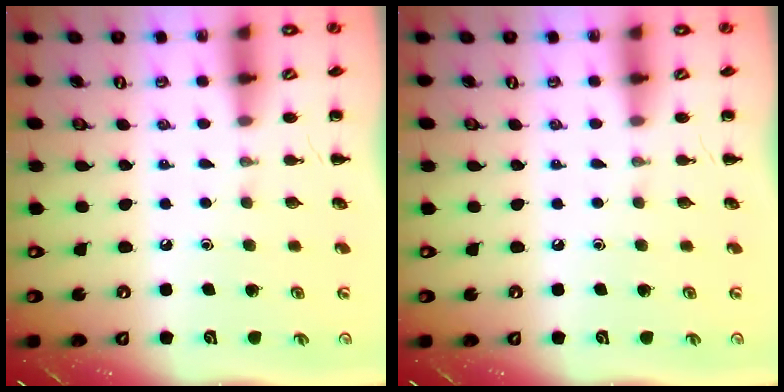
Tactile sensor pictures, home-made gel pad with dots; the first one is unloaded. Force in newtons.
{"total": 0.0}